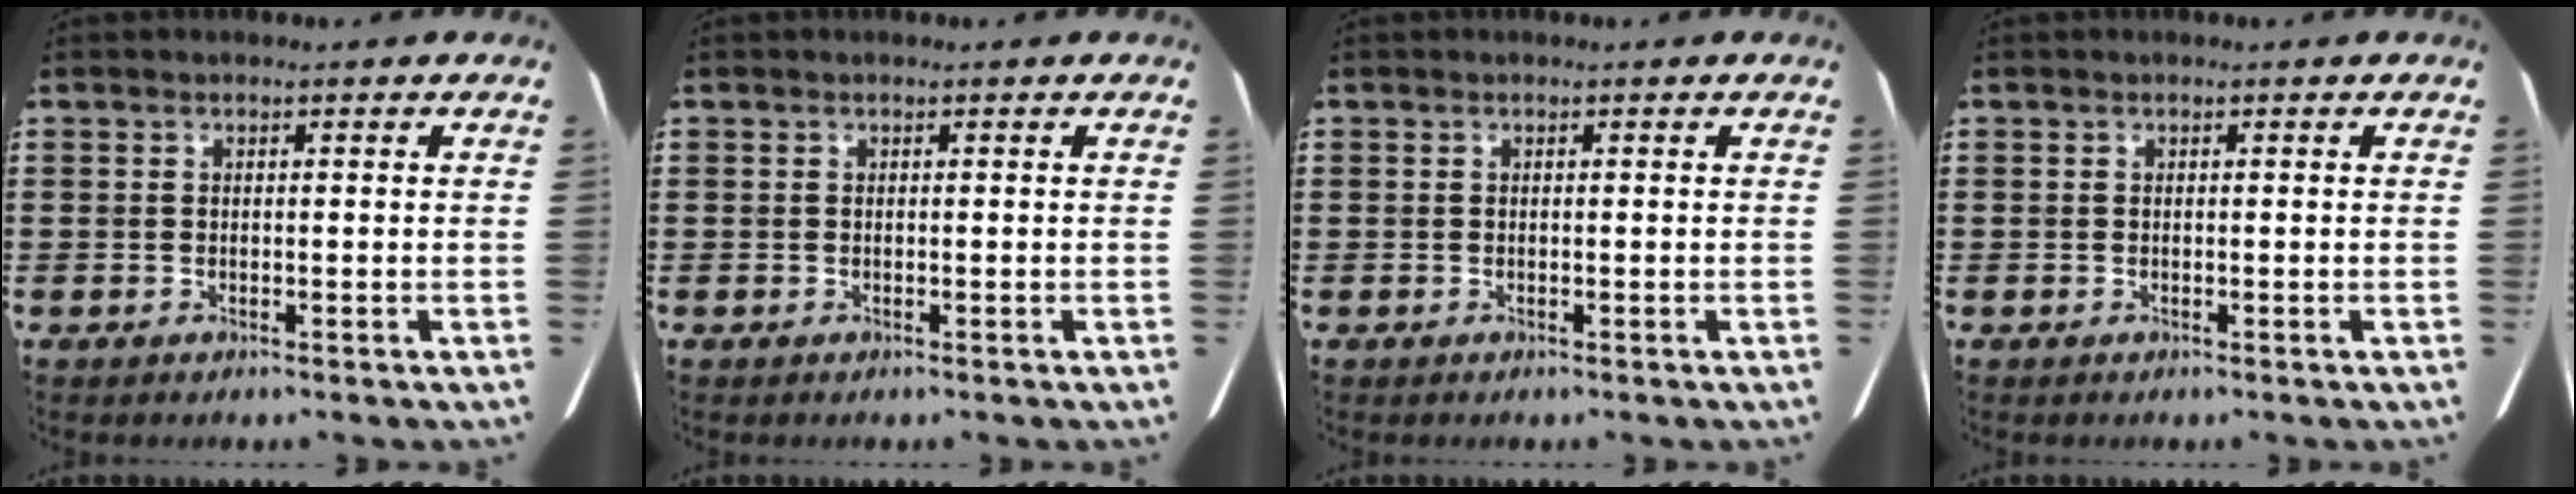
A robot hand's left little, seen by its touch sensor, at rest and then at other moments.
{"total": 0.0}
{"total": 0.0}
{"total": 0.0}